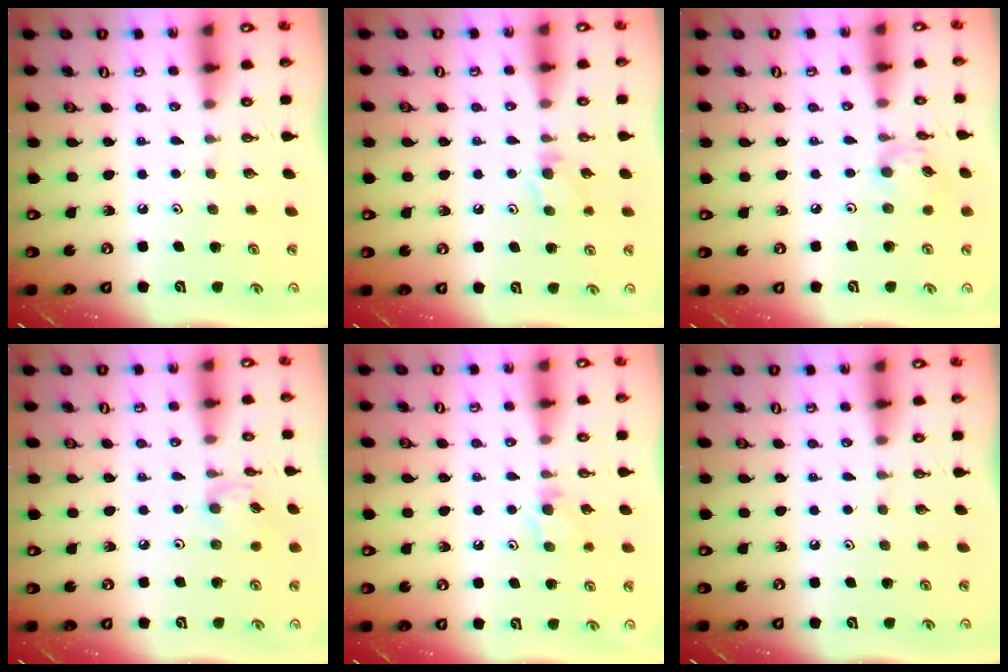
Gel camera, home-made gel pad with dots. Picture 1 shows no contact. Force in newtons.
{"total": 4.9, "press": 4.8, "slide": 0.8}
{"total": 6.3, "press": 6.3, "slide": 0.3}
{"total": 4.7, "press": 4.7, "slide": 0.3}
{"total": 4.9, "press": 4.8, "slide": 0.8}
{"total": 0.0}